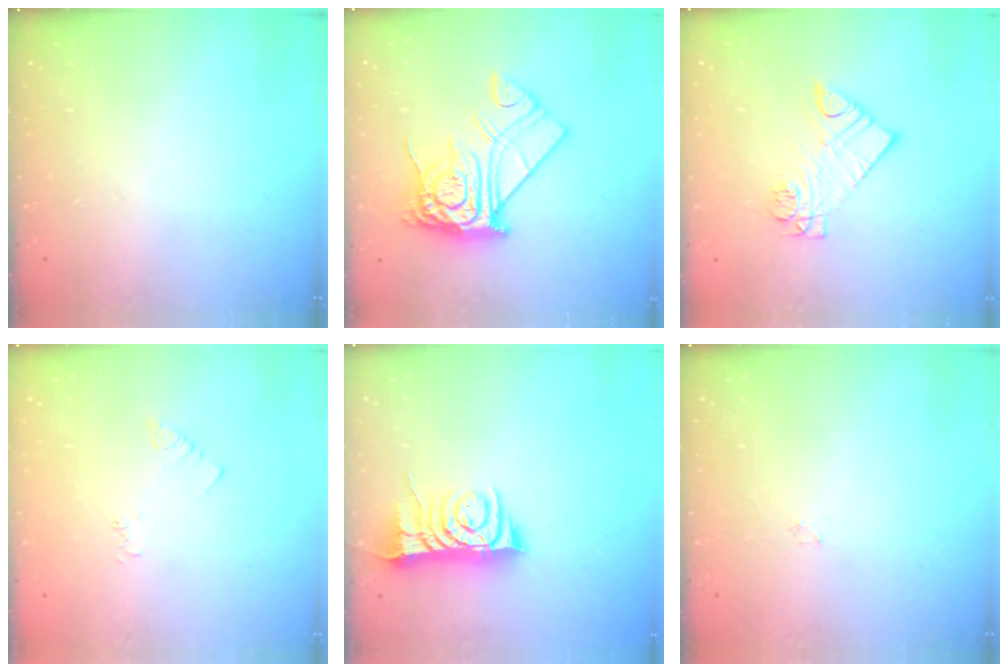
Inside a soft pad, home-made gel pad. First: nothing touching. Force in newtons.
{"total": 15.7, "press": 15.6, "slide": 1.6}
{"total": 9.9, "press": 9.9, "slide": 0.7}
{"total": 3.3, "press": 3.3, "slide": 0.6}
{"total": 7.7, "press": 7.6, "slide": 1.1}
{"total": 0.8, "press": 0.8, "slide": 0.2}